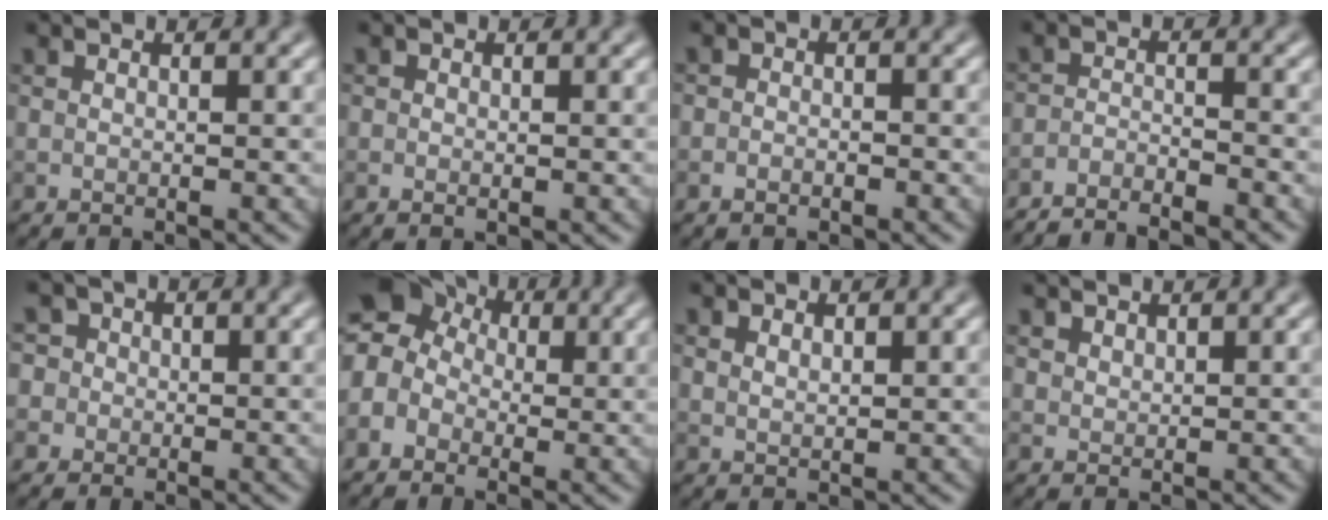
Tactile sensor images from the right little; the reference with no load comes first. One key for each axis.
{"total": 0.6, "fx": 0.0, "fy": 0.4, "fz": 0.4, "tx": -0.004, "ty": -0.002, "tz": 0.000}
{"total": 1.2, "fx": -0.6, "fy": 0.8, "fz": 0.7, "tx": -0.005, "ty": -0.001, "tz": -0.012}
{"total": 4.0, "fx": -3.8, "fy": 0.4, "fz": 1.3, "tx": -0.026, "ty": -0.006, "tz": -0.071}
{"total": 4.3, "fx": 1.2, "fy": 3.9, "fz": 1.2, "tx": -0.005, "ty": 0.038, "tz": -0.007}
{"total": 7.4, "fx": 1.2, "fy": 6.3, "fz": 3.7, "tx": -0.067, "ty": 0.032, "tz": -0.029}
{"total": 1.0, "fx": 0.7, "fy": 0.4, "fz": 0.5, "tx": -0.013, "ty": -0.002, "tz": 0.016}
{"total": 1.6, "fx": 1.6, "fy": 0.4, "fz": 0.2, "tx": -0.007, "ty": -0.003, "tz": 0.037}